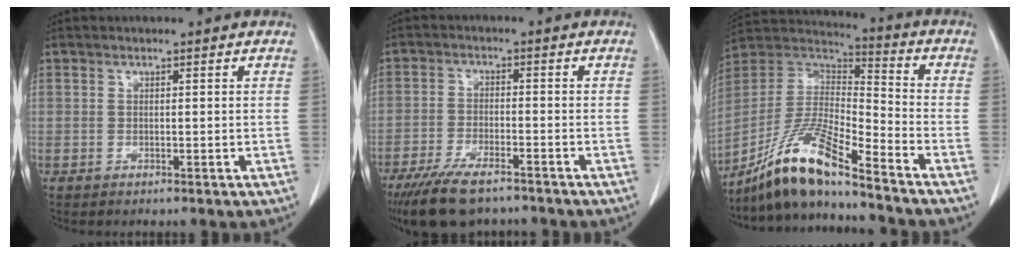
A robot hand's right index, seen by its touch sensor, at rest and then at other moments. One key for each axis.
{"total": 10.3, "fx": -7.9, "fy": 2.9, "fz": 5.9, "tx": -0.104, "ty": -0.020, "tz": -0.131}
{"total": 15.2, "fx": -11.9, "fy": 0.9, "fz": 9.4, "tx": -0.188, "ty": -0.004, "tz": -0.221}